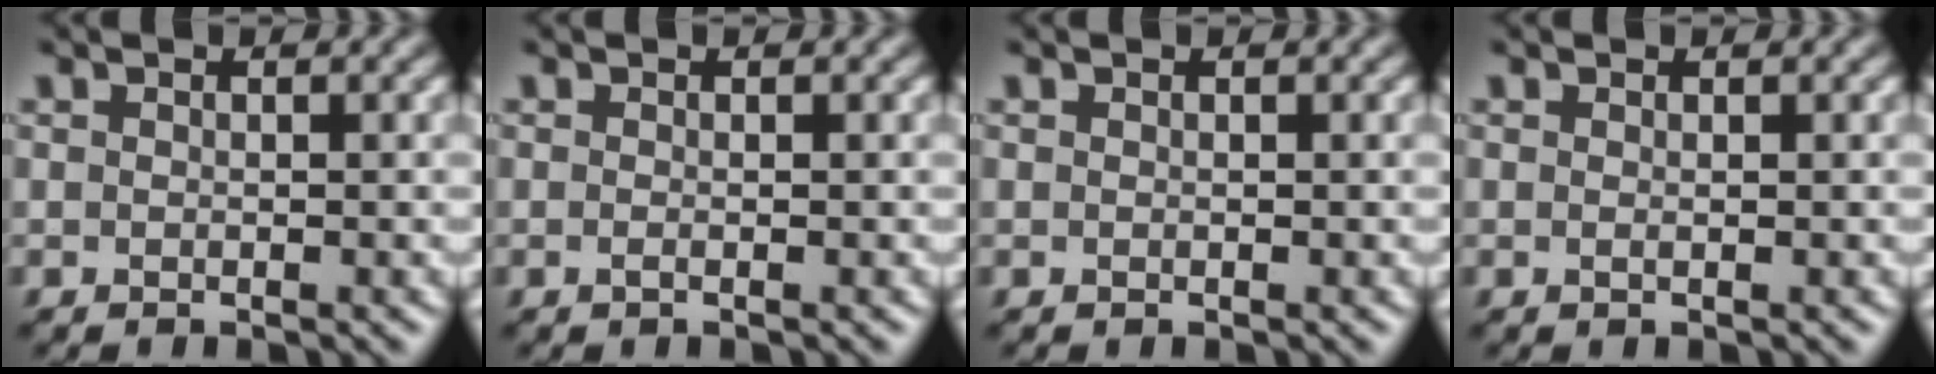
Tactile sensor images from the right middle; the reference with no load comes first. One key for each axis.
{"total": 0.6, "fx": -0.2, "fy": 0.2, "fz": 0.5, "tx": -0.010, "ty": -0.004, "tz": -0.005}
{"total": 0.0}
{"total": 0.0}